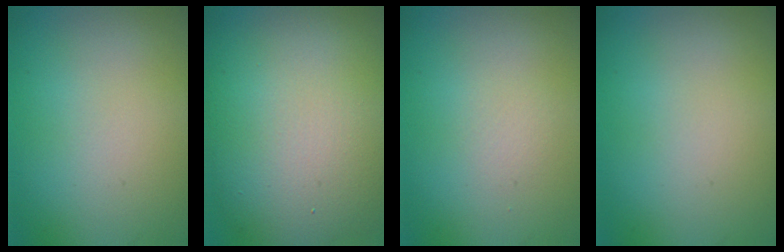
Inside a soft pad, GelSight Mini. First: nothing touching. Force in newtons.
{"total": 12.4, "press": 12.4, "slide": 0.7}
{"total": 0.6, "press": 0.6, "slide": 0.1}
{"total": 0.0}